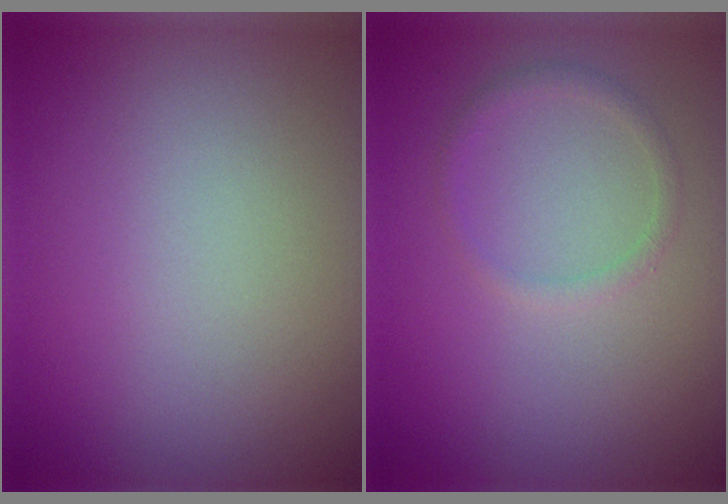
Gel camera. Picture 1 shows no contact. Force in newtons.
{"total": 1.1, "press": 1.1, "slide": 0.0}